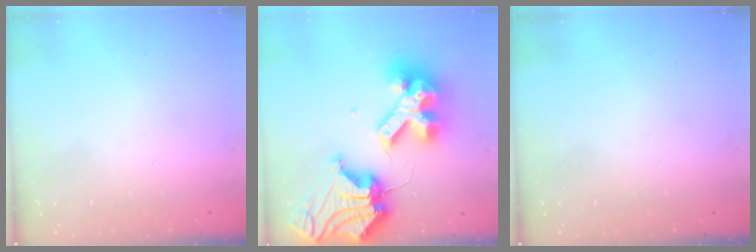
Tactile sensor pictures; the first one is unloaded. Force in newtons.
{"total": 24.9, "press": 24.7, "slide": 3.0}
{"total": 0.0}